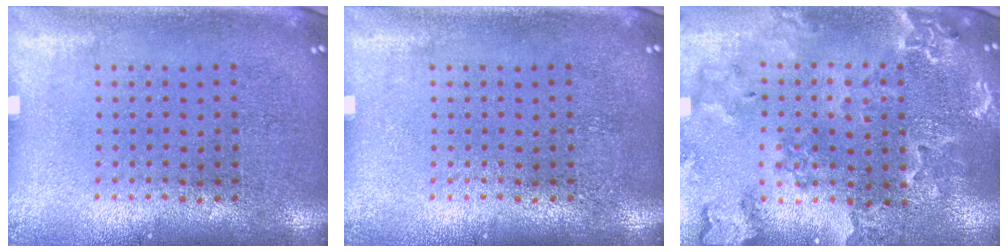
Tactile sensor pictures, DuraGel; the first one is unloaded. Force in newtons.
{"total": 0.0}
{"total": 1.7, "press": 1.7, "slide": 0.3}